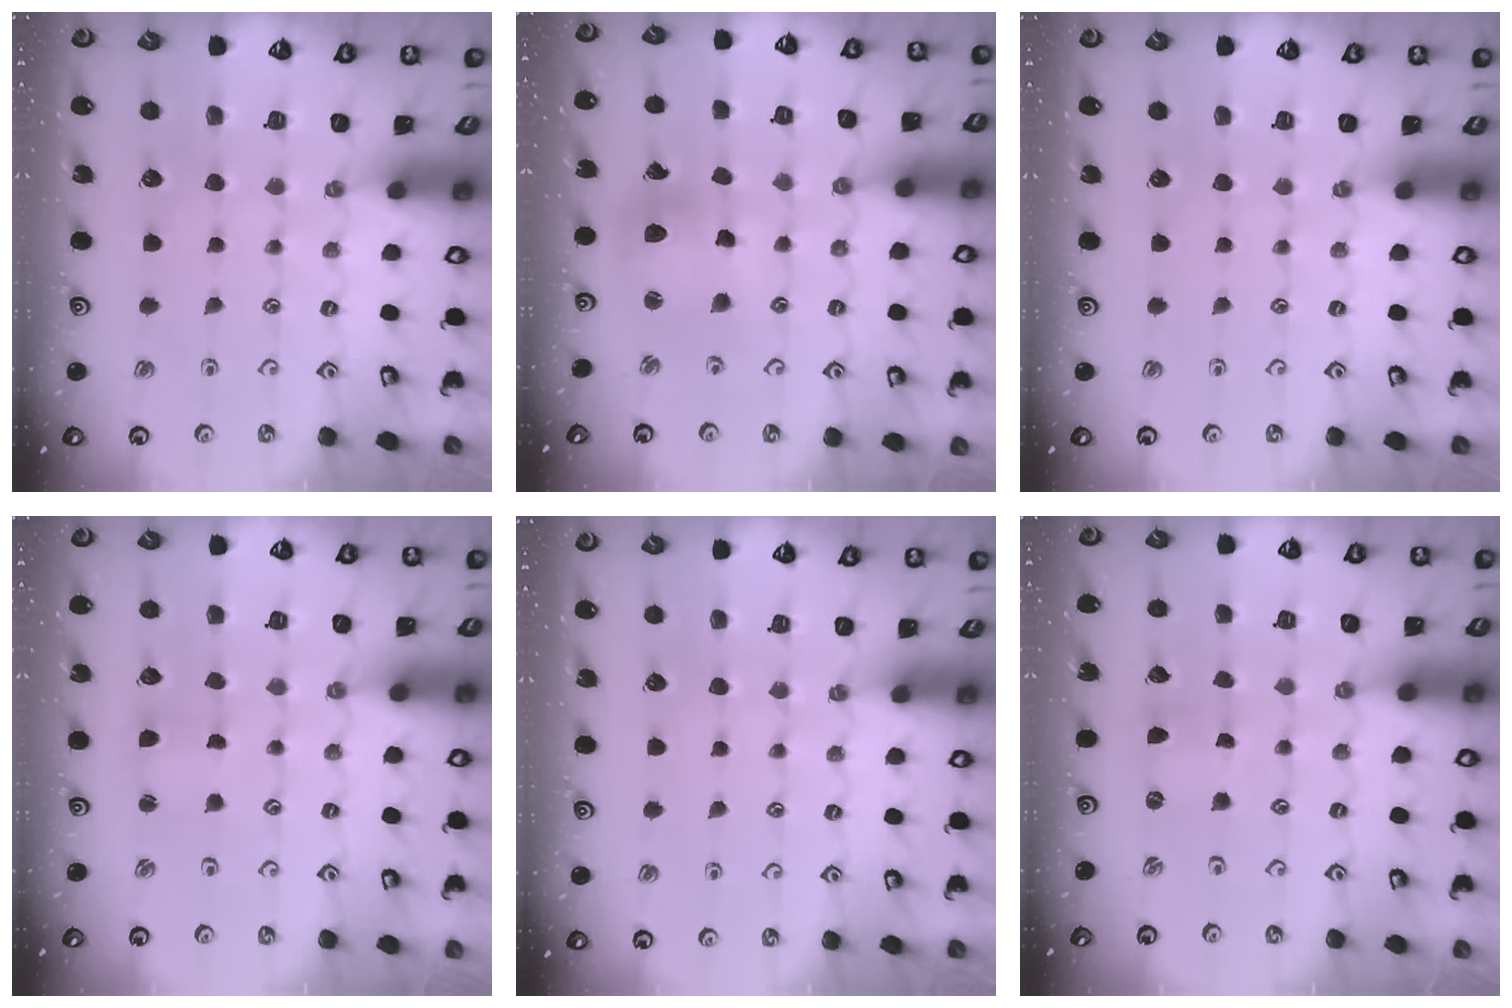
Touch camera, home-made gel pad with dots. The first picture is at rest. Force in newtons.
{"total": 11.5, "press": 11.4, "slide": 1.7}
{"total": 0.0}
{"total": 2.3, "press": 2.3, "slide": 0.4}
{"total": 0.0}
{"total": 0.0}